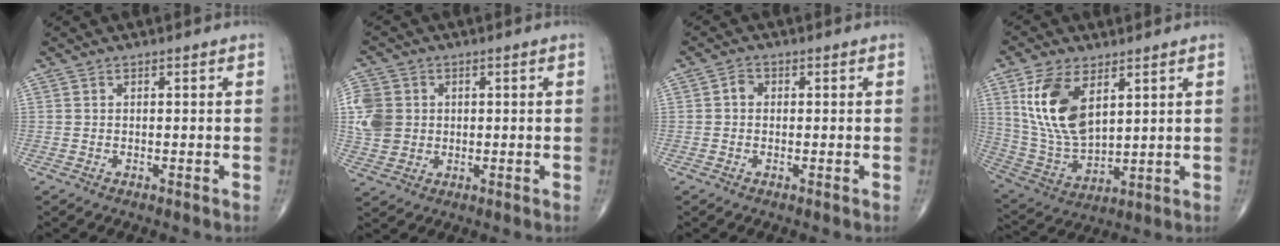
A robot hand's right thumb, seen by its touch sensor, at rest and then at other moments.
{"total": 8.6, "force": [1.0, 7.5, 4.0], "torque": [-0.078, 0.002, 0.022]}
{"total": 1.8, "force": [0.0, 1.5, 1.0], "torque": [-0.007, 0.007, -0.005]}
{"total": 15.1, "force": [5.8, 7.9, 11.5], "torque": [-0.219, -0.025, 0.126]}